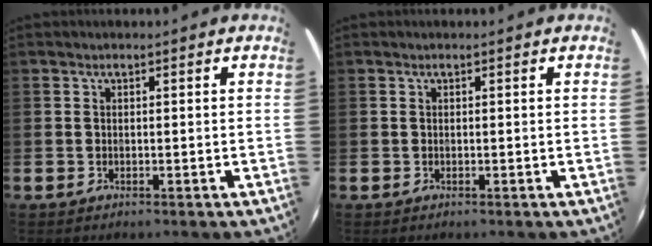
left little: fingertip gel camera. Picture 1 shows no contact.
{"total": 0.0}